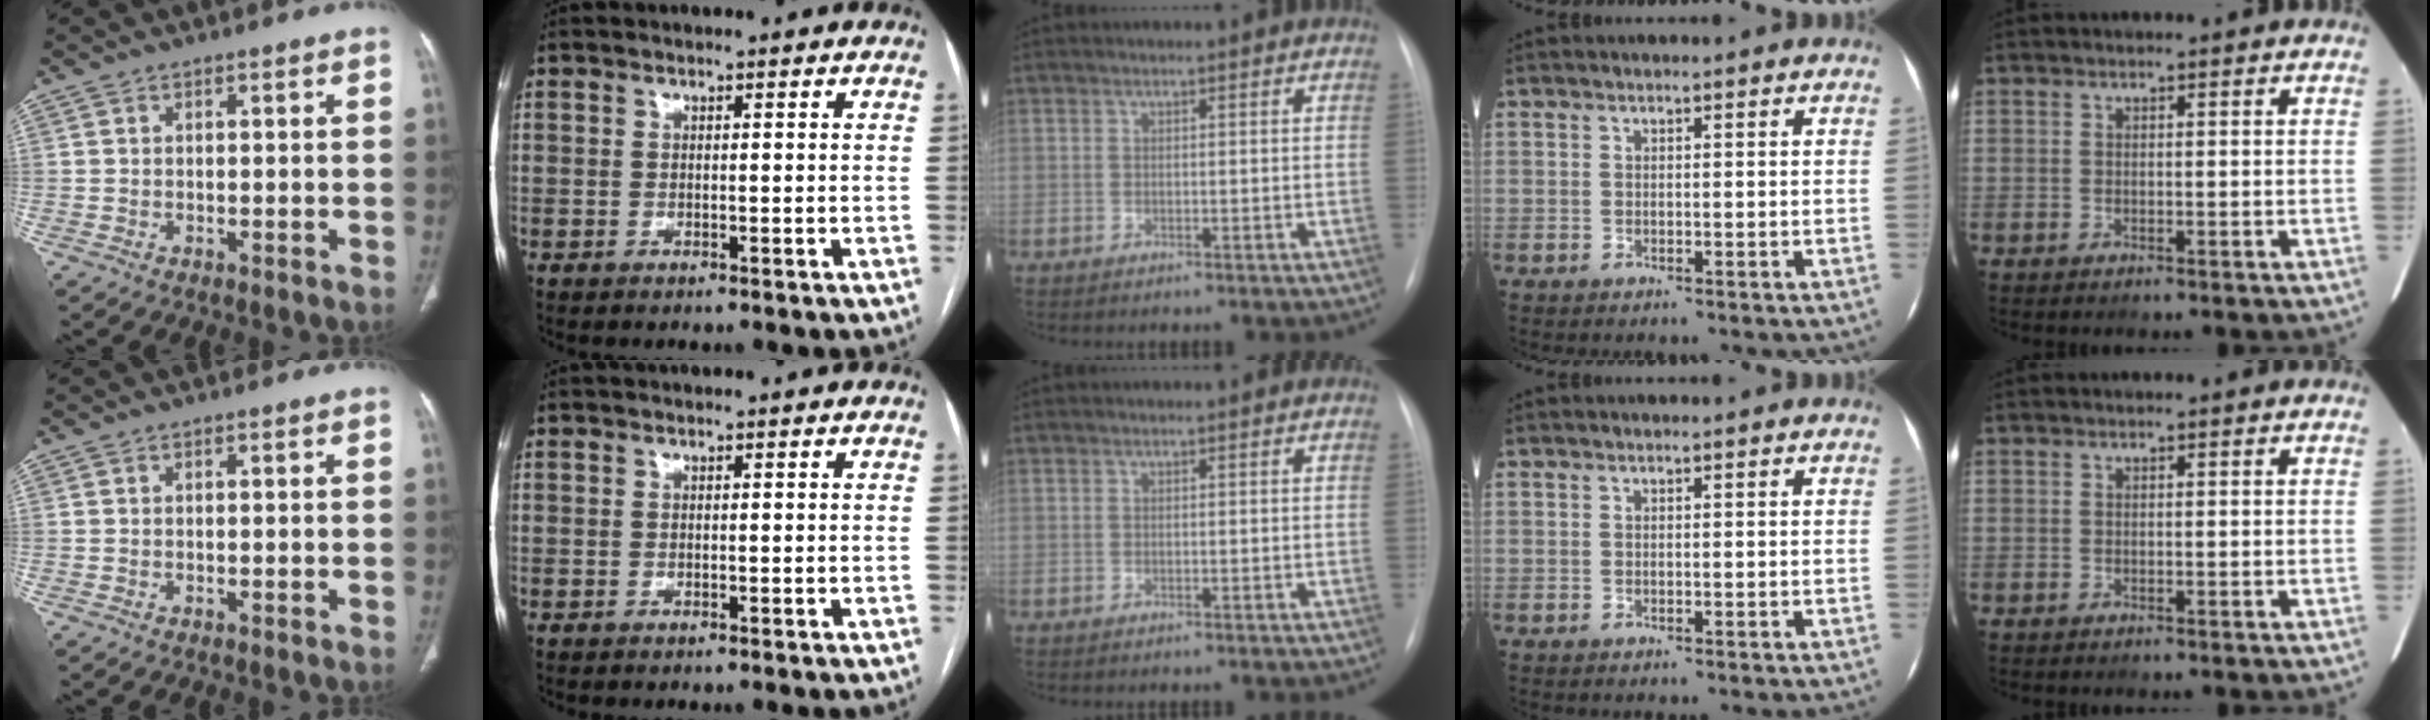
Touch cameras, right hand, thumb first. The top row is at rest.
{}